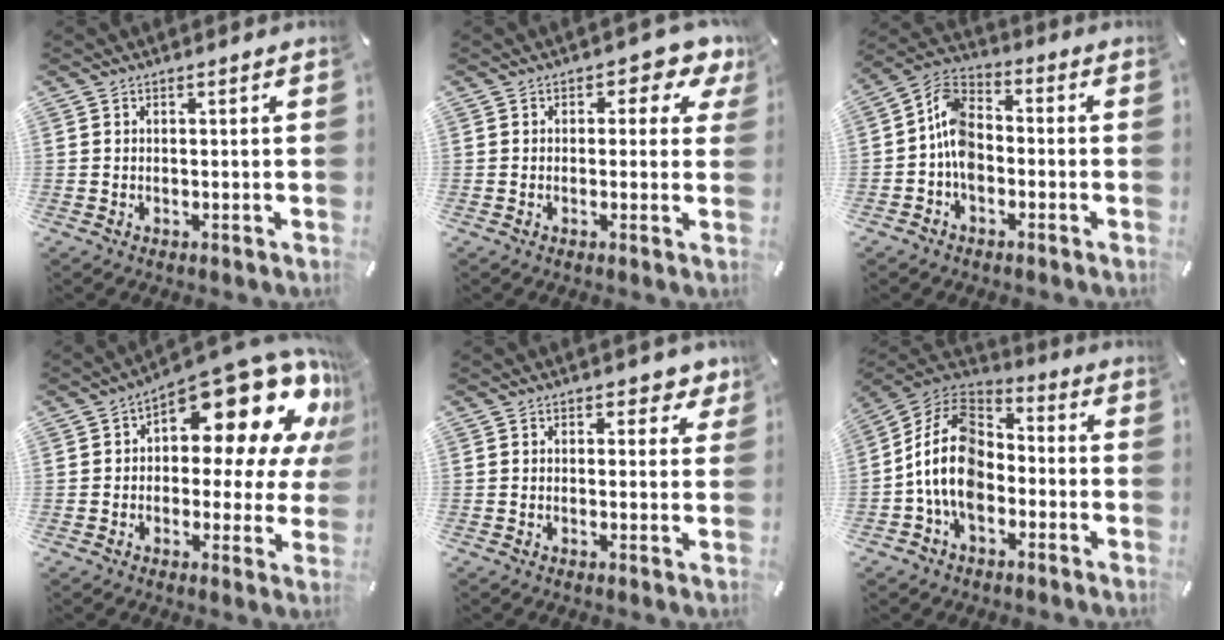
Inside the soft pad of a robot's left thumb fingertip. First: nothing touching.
{"total": 4.9, "force": [1.8, 2.9, 3.4], "torque": [-0.035, -0.010, 0.021]}
{"total": 9.0, "force": [-2.7, 6.2, 6.0], "torque": [-0.130, 0.014, -0.052]}
{"total": 20.5, "force": [10.7, 10.0, 14.3], "torque": [-0.177, -0.089, 0.175]}
{"total": 3.1, "force": [1.6, 2.0, 1.6], "torque": [-0.007, -0.003, 0.021]}
{"total": 14.0, "force": [-4.5, 9.7, 9.1], "torque": [-0.208, 0.025, -0.090]}